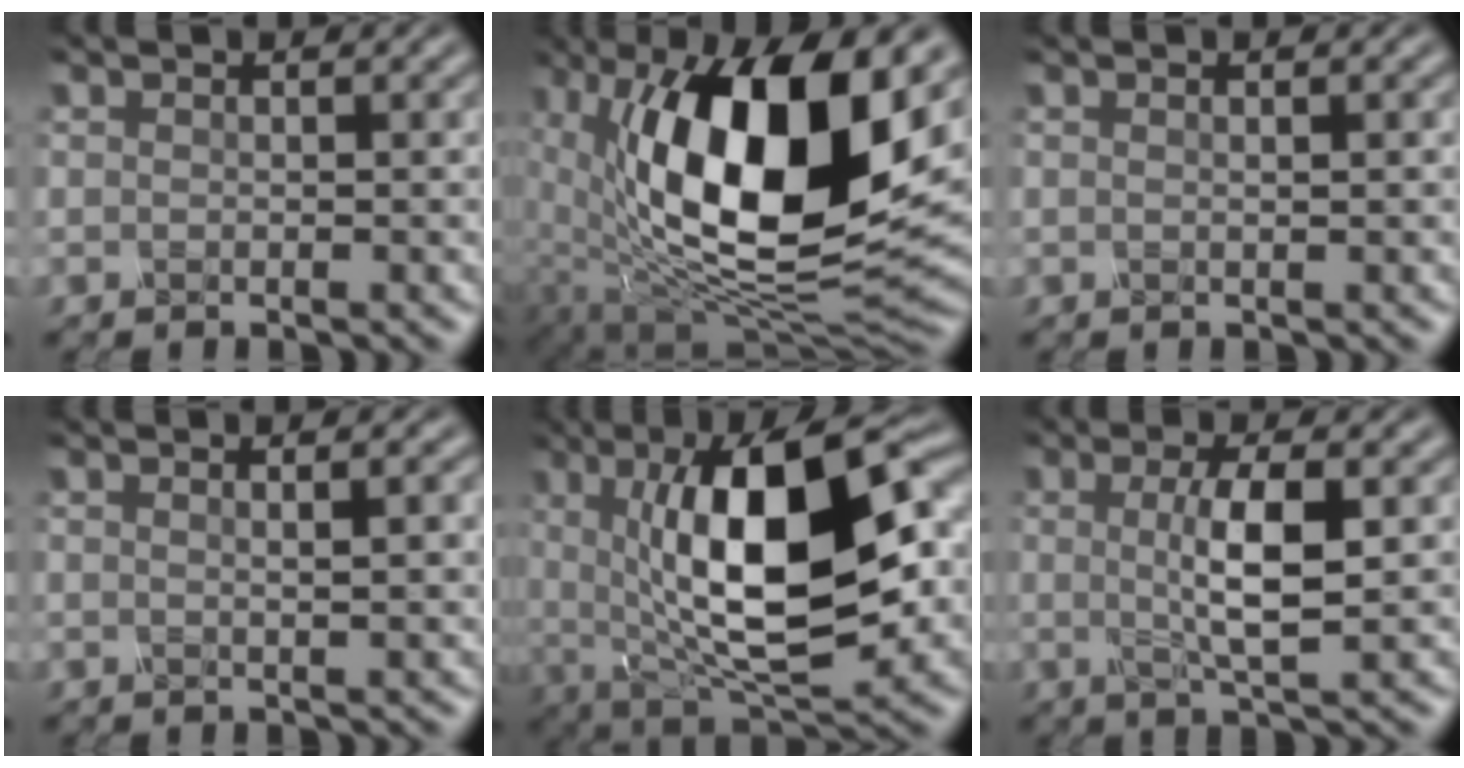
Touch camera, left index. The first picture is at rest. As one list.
[{"total": 17.0, "force": [3.0, 7.7, 14.9], "torque": [-0.247, 0.001, 0.044]}, {"total": 1.2, "force": [0.3, 0.5, 1.1], "torque": [-0.008, 0.001, -0.004]}, {"total": 4.2, "force": [1.1, 1.5, 3.8], "torque": [-0.027, 0.013, -0.007]}, {"total": 14.2, "force": [1.3, 5.4, 13.1], "torque": [-0.191, 0.006, 0.011]}, {"total": 4.9, "force": [0.2, 1.1, 4.7], "torque": [-0.088, 0.001, 0.006]}]